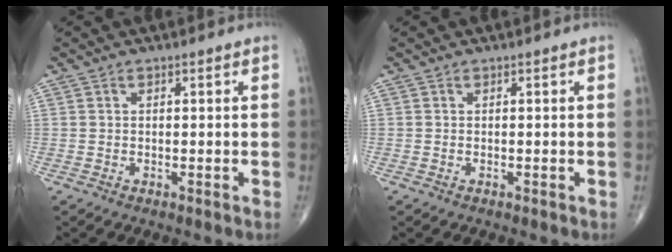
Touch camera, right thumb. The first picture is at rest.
{"total": 0.0}